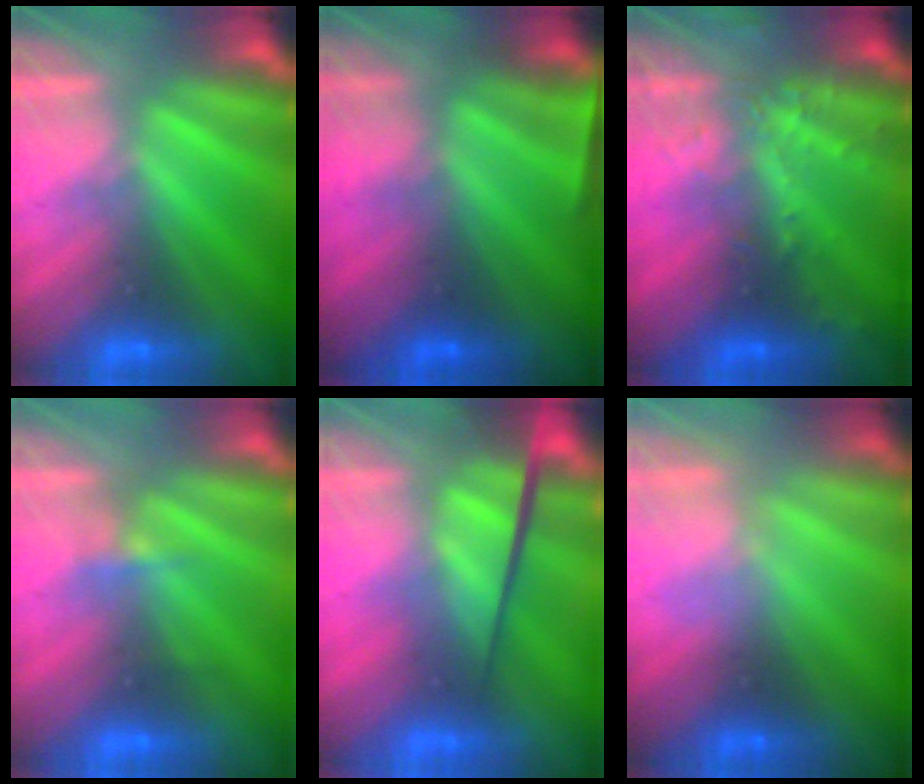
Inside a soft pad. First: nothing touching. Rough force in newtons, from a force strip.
{"total": 4.7}
{"total": 3.1}
{"total": 2.1}
{"total": 3.7}
{"total": 2.4}